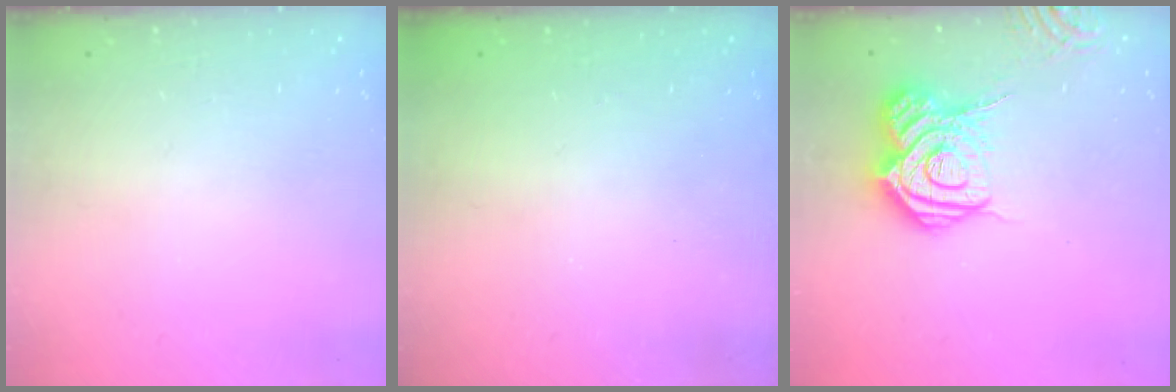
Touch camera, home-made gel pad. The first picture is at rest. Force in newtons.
{"total": 2.4, "press": 2.3, "slide": 0.7}
{"total": 16.2, "press": 16.1, "slide": 1.9}